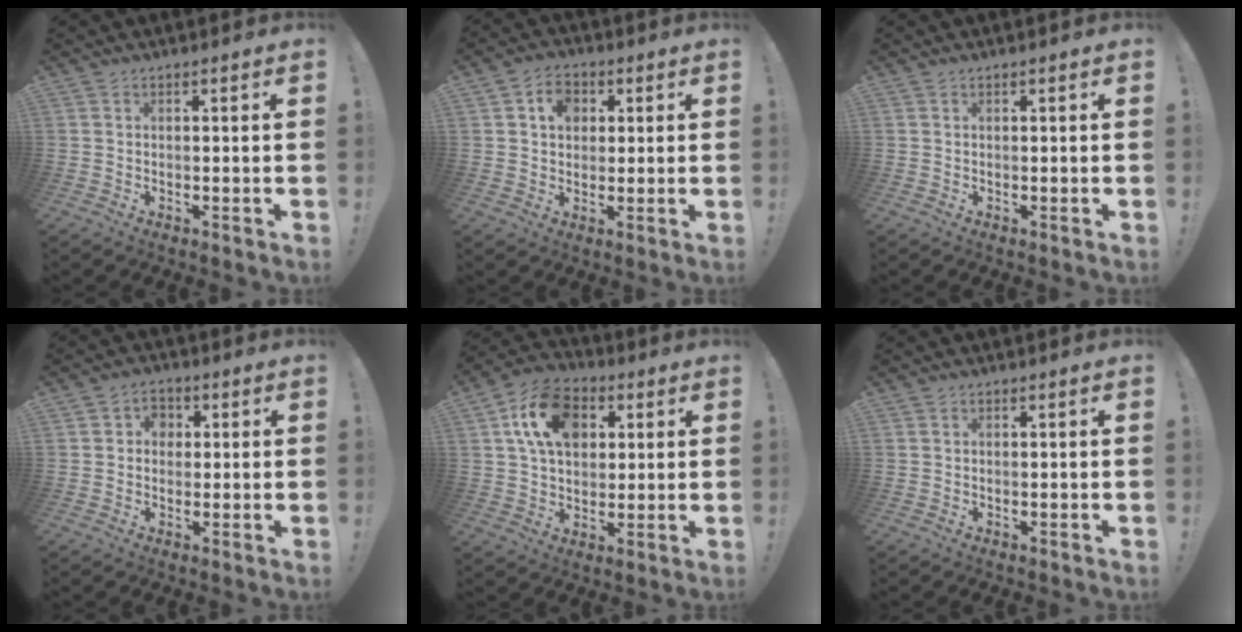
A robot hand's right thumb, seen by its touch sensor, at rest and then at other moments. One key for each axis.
{"total": 7.1, "fx": 2.2, "fy": 5.7, "fz": 3.5, "tx": -0.044, "ty": 0.000, "tz": 0.038}
{"total": 0.0}
{"total": 4.5, "fx": 0.5, "fy": 4.1, "fz": 1.9, "tx": -0.022, "ty": 0.003, "tz": 0.008}
{"total": 15.8, "fx": 5.4, "fy": 11.2, "fz": 9.7, "tx": -0.152, "ty": -0.004, "tz": 0.105}
{"total": 0.0}